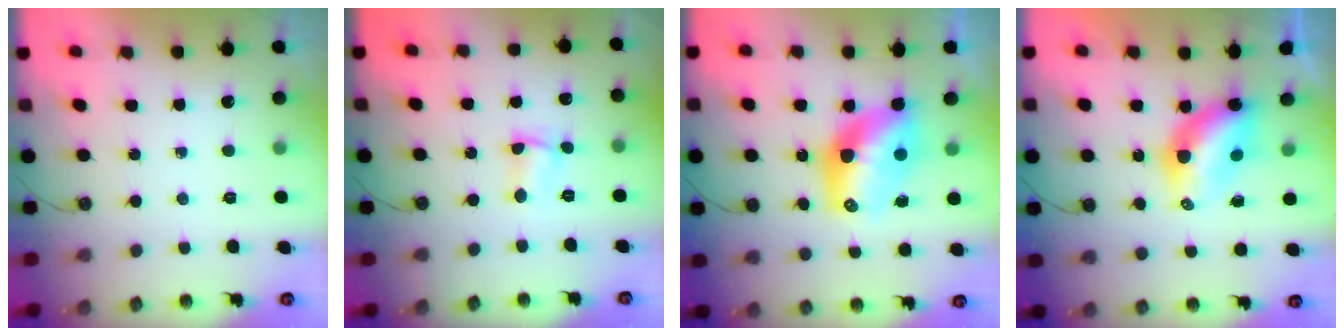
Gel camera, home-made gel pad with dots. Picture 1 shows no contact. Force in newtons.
{"total": 2.1, "press": 2.0, "slide": 0.5}
{"total": 12.5, "press": 12.5, "slide": 1.0}
{"total": 7.3, "press": 7.3, "slide": 0.6}